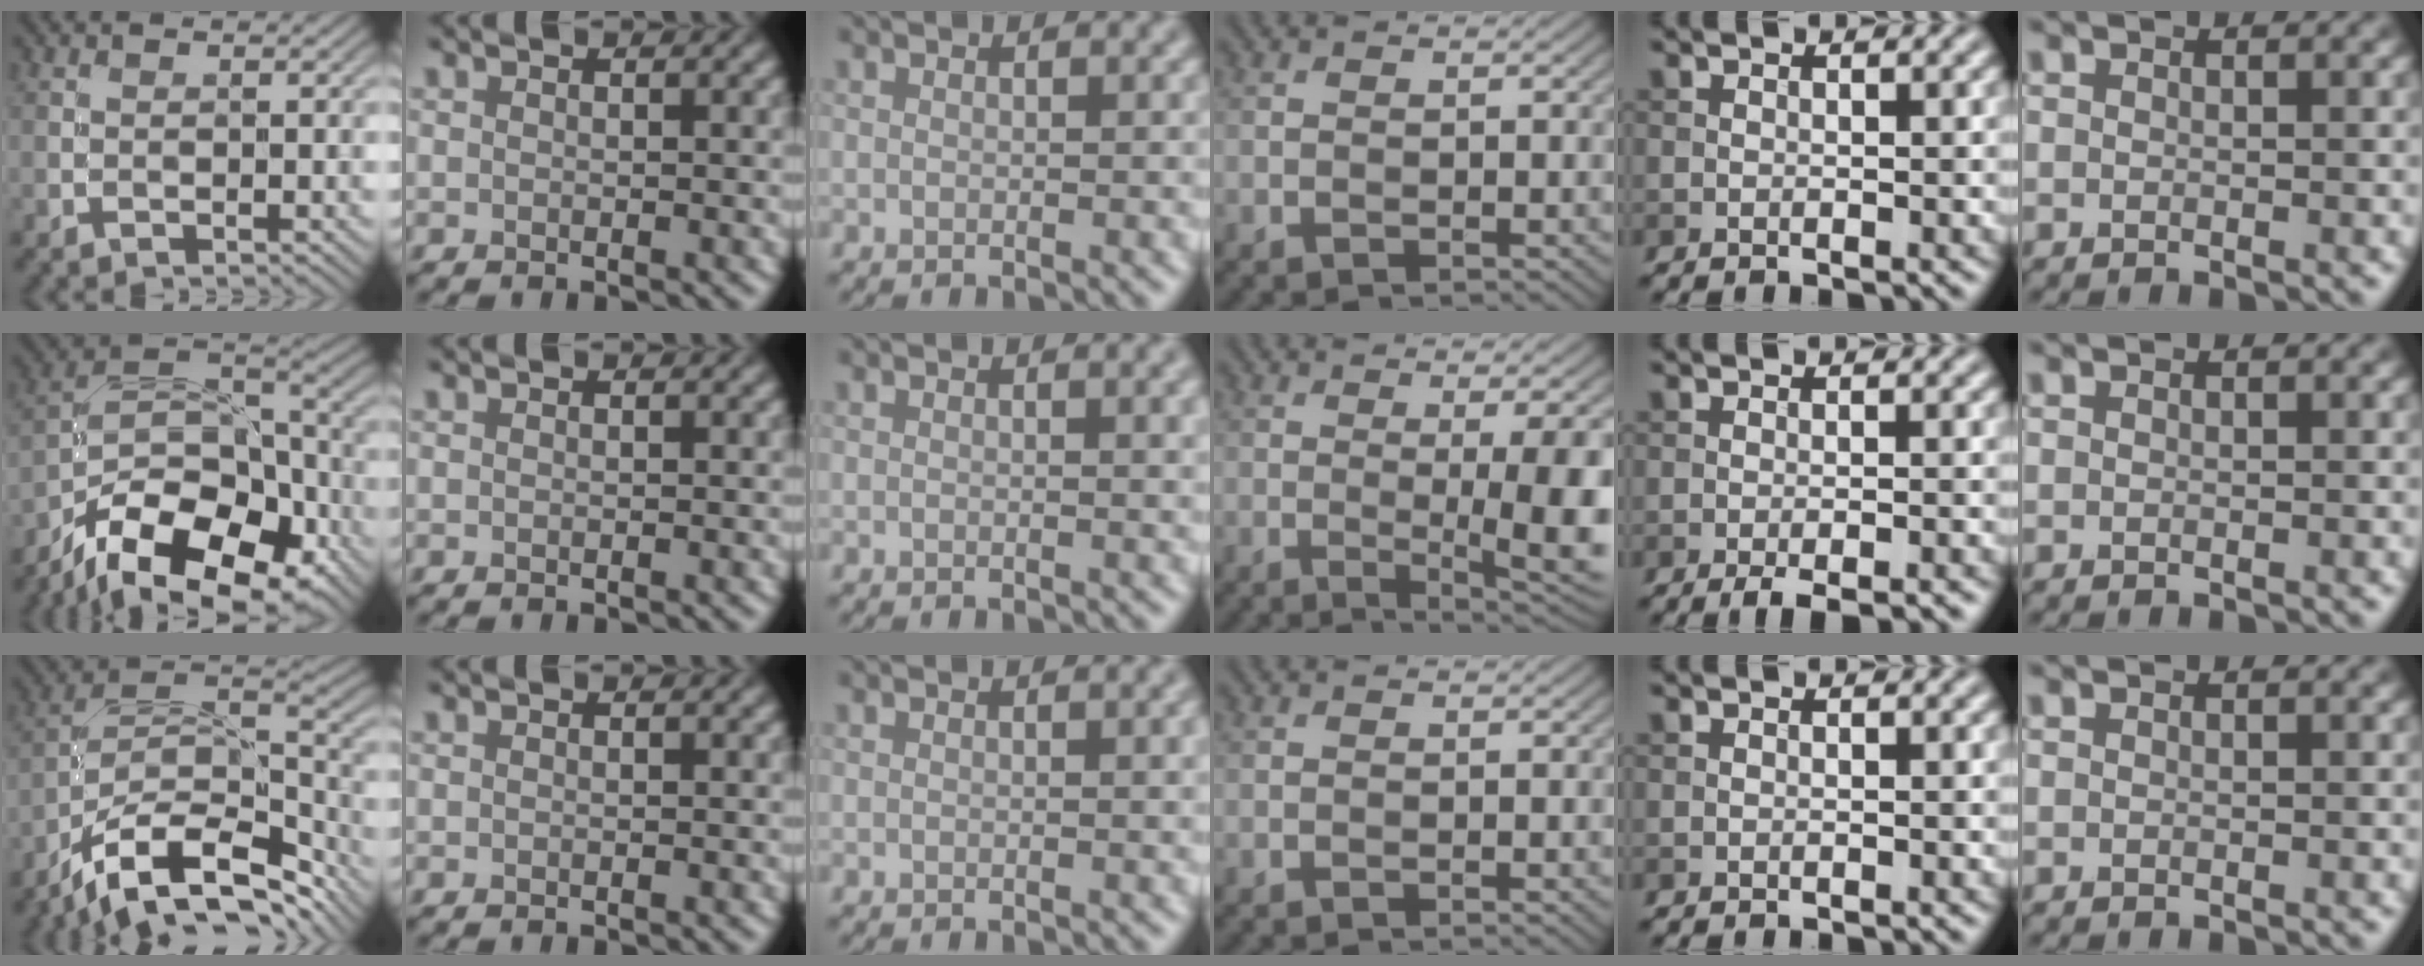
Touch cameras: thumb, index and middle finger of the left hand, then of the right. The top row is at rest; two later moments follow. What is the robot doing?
{"motion": "screw", "object": "medicine bottle"}